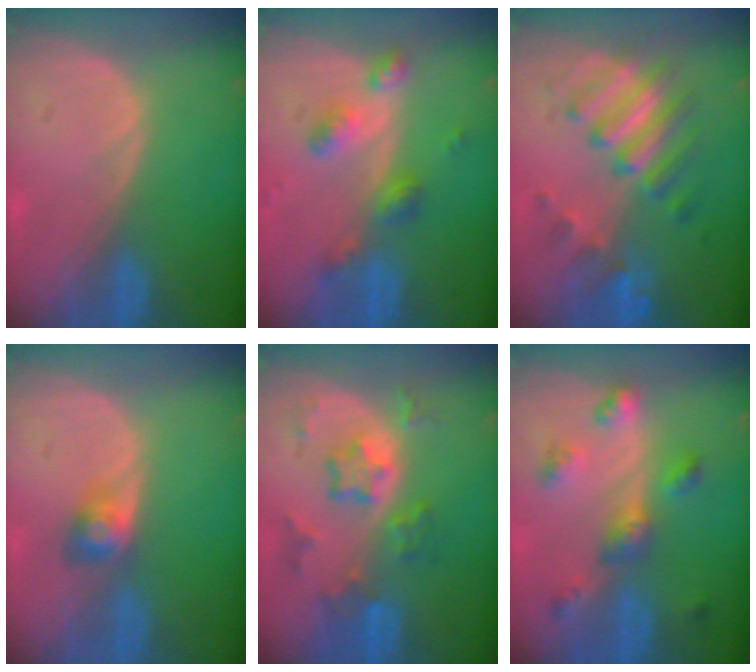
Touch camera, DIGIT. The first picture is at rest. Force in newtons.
{"total": 6.0, "press": 5.2, "slide": 2.9}
{"total": 8.0, "press": 8.0, "slide": 0.2}
{"total": 2.9, "press": 2.8, "slide": 0.1}
{"total": 7.4, "press": 6.6, "slide": 3.4}
{"total": 5.8, "press": 5.7, "slide": 1.2}